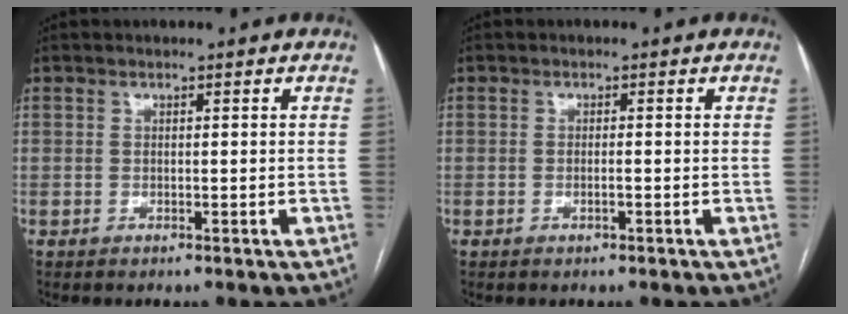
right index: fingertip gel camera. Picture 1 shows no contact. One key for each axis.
{"total": 0.9, "fx": -0.3, "fy": 0.0, "fz": 0.8, "tx": -0.017, "ty": 0.002, "tz": -0.004}